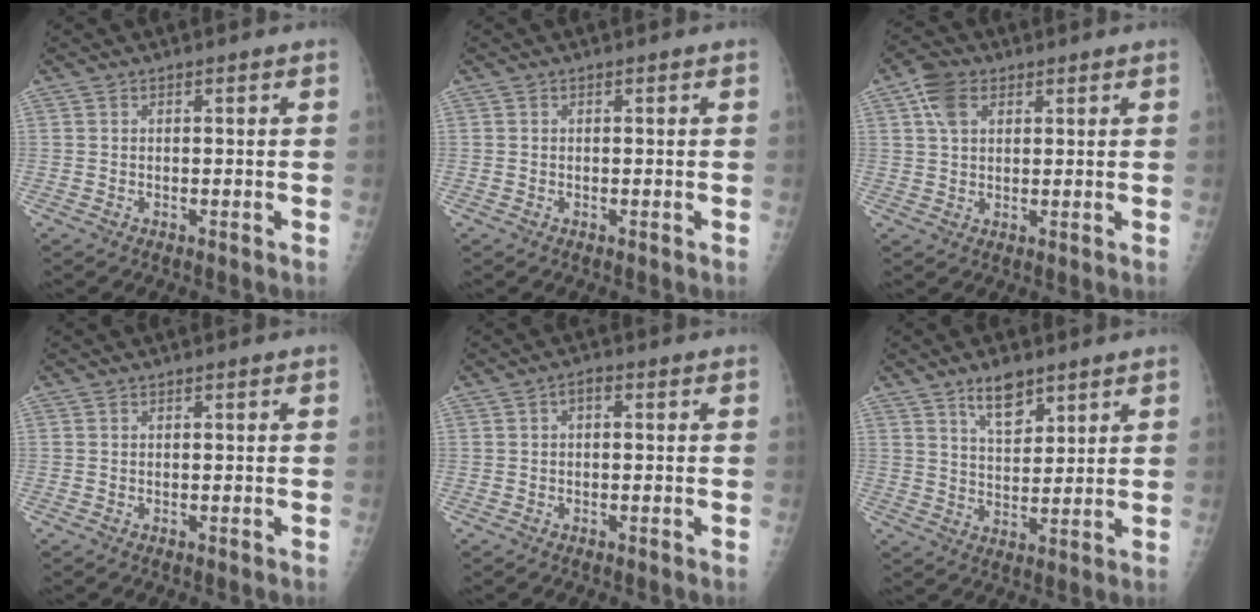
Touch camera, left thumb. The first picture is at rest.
{"total": 0.0}
{"total": 5.8, "force": [2.4, 3.8, 3.6], "torque": [-0.058, 0.004, 0.043]}
{"total": 0.0}
{"total": 1.8, "force": [0.1, 1.0, 1.5], "torque": [-0.016, 0.007, -0.006]}
{"total": 7.2, "force": [4.8, 3.3, 4.2], "torque": [-0.049, -0.032, 0.085]}